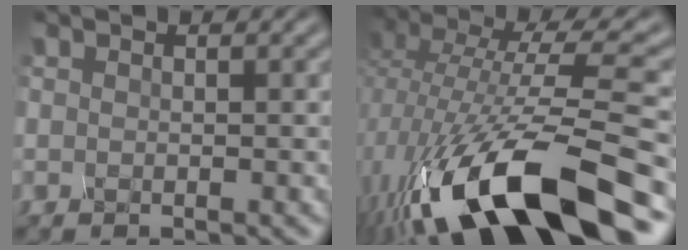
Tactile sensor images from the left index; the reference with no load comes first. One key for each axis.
{"total": 11.9, "fx": -6.6, "fy": 2.7, "fz": 9.5, "tx": -0.200, "ty": 0.012, "tz": -0.091}